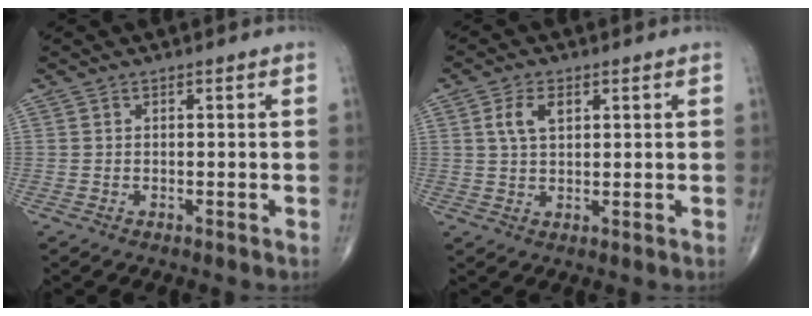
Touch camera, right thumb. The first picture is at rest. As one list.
[{"total": 4.8, "force": [1.7, 2.6, 3.6], "torque": [-0.070, 0.001, 0.032]}]